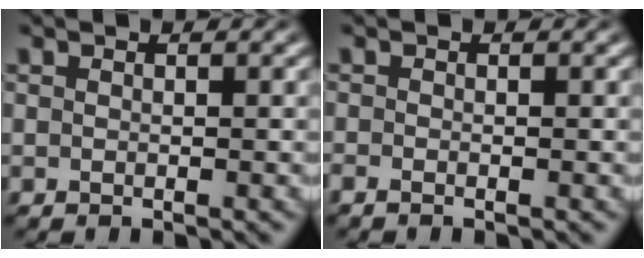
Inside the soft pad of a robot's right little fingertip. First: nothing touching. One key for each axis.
{"total": 1.1, "fx": -1.0, "fy": 0.3, "fz": 0.3, "tx": -0.011, "ty": -0.008, "tz": -0.016}